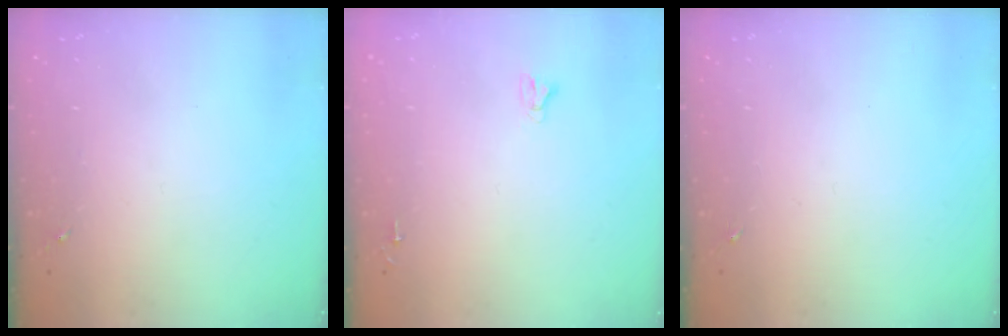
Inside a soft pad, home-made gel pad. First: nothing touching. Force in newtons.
{"total": 2.4, "press": 2.4, "slide": 0.2}
{"total": 0.0}